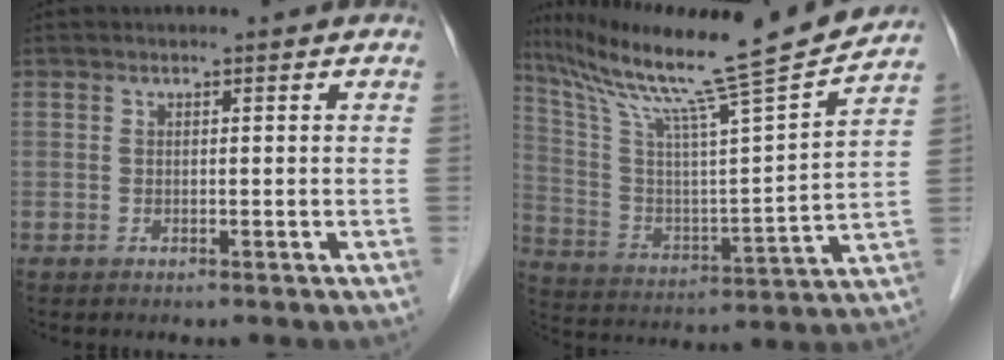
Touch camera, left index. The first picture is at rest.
{"total": 20.7, "force": [17.9, -2.2, 10.2], "torque": [-0.187, -0.033, 0.286]}